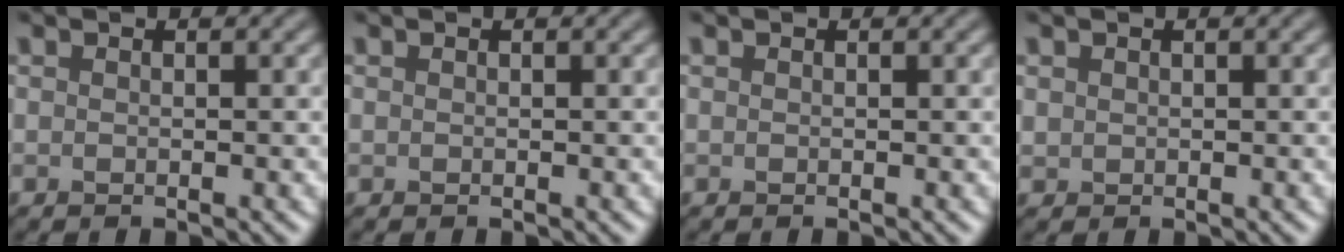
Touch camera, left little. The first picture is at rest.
{"total": 0.0}
{"total": 0.0}
{"total": 0.7, "force": [0.3, 0.6, 0.1], "torque": [0.000, -0.001, 0.010]}